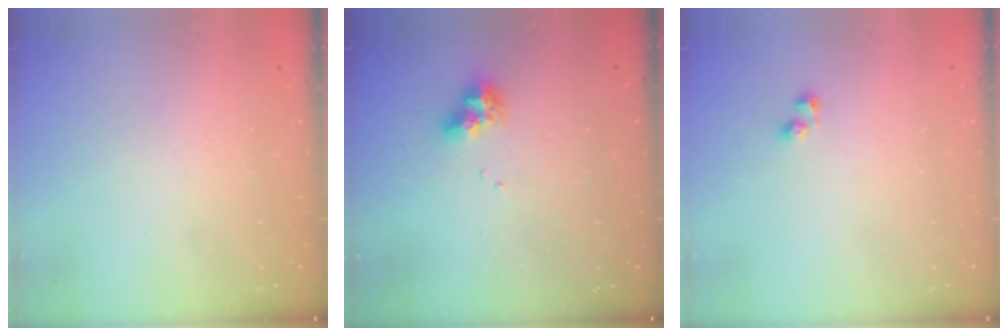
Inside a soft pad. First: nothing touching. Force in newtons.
{"total": 8.3, "press": 8.3, "slide": 1.1}
{"total": 2.6, "press": 2.3, "slide": 1.2}